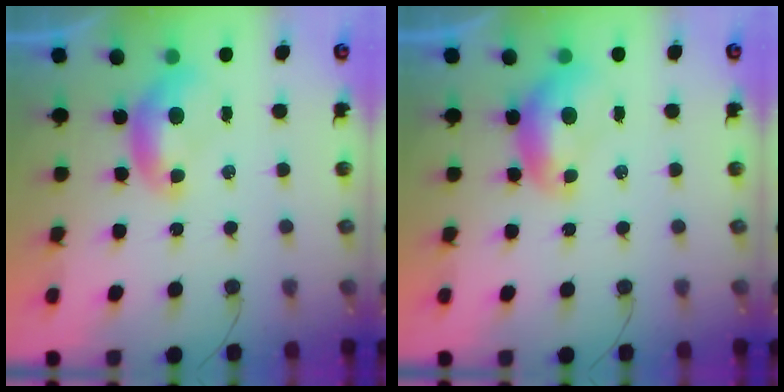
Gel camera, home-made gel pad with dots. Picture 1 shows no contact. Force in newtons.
{"total": 1.0, "press": 0.8, "slide": 0.6}